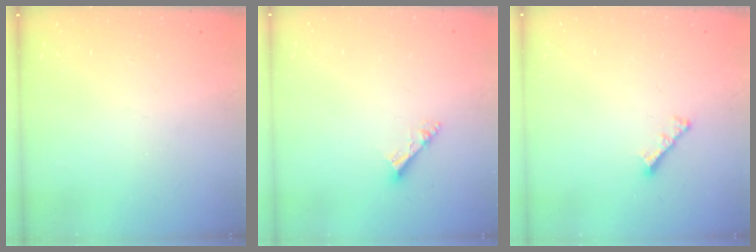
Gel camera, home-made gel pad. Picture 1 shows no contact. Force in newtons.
{"total": 4.7, "press": 4.7, "slide": 0.2}
{"total": 2.8, "press": 2.7, "slide": 0.6}